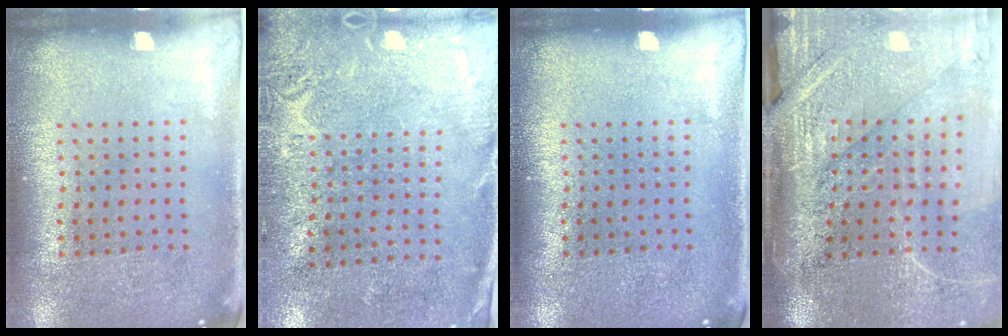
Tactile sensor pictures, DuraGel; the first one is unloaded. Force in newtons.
{"total": 2.7, "press": 2.3, "slide": 1.5}
{"total": 0.0}
{"total": 4.4, "press": 3.8, "slide": 2.2}